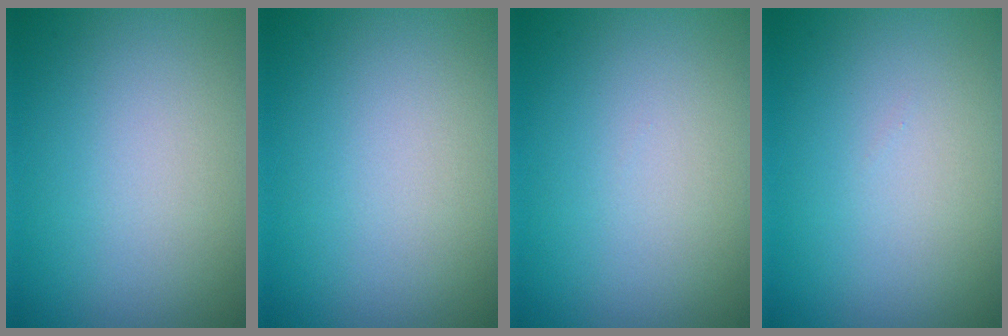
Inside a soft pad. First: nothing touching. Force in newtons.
{"total": 0.0}
{"total": 0.0}
{"total": 0.0}